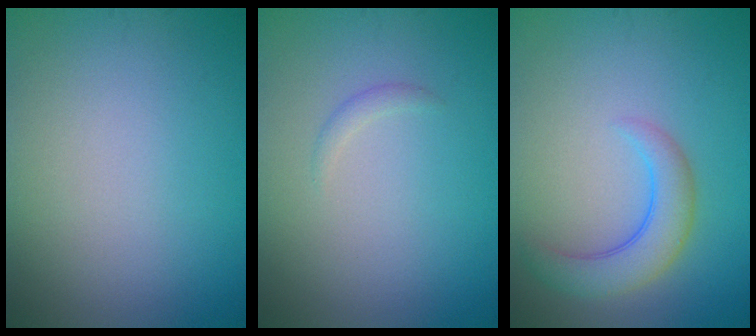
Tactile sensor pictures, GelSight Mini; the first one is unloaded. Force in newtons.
{"total": 0.7, "press": 0.7, "slide": 0.1}
{"total": 3.8, "press": 3.7, "slide": 0.4}